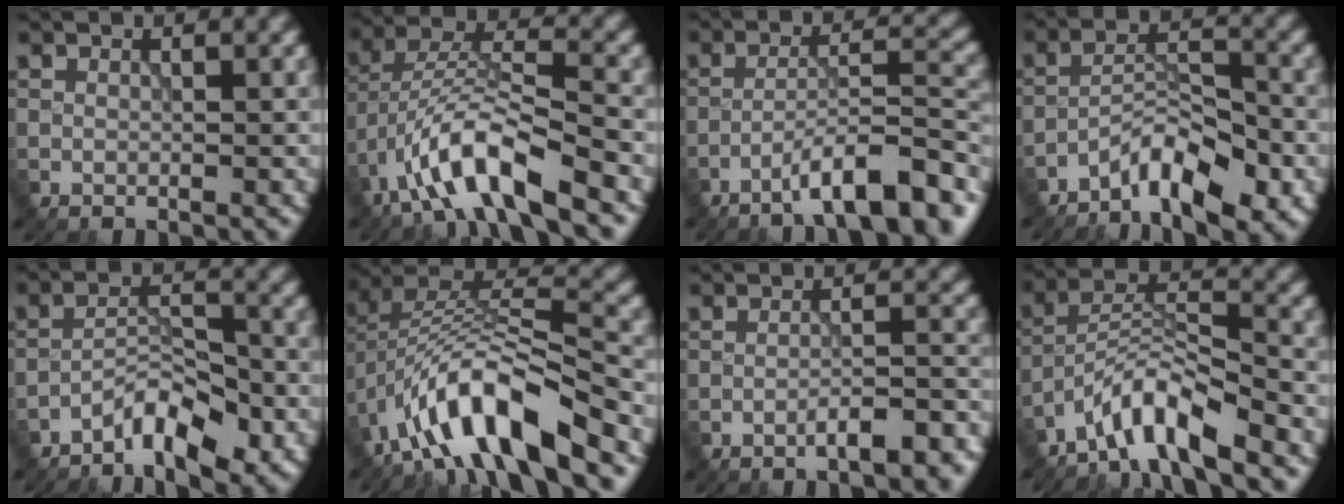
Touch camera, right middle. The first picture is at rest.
{"total": 9.1, "force": [-5.3, 2.6, 6.9], "torque": [-0.123, 0.013, -0.098]}
{"total": 8.2, "force": [-5.6, 1.7, 5.8], "torque": [-0.085, 0.015, -0.088]}
{"total": 5.4, "force": [-3.9, 1.5, 3.4], "torque": [-0.055, 0.007, -0.071]}
{"total": 4.2, "force": [-3.0, 1.3, 2.6], "torque": [-0.041, 0.008, -0.060]}
{"total": 10.4, "force": [-6.1, 3.3, 7.8], "torque": [-0.127, 0.013, -0.113]}
{"total": 5.0, "force": [-3.2, 1.3, 3.6], "torque": [-0.042, 0.012, -0.044]}
{"total": 5.7, "force": [-4.6, 1.0, 3.2], "torque": [-0.053, 0.009, -0.089]}